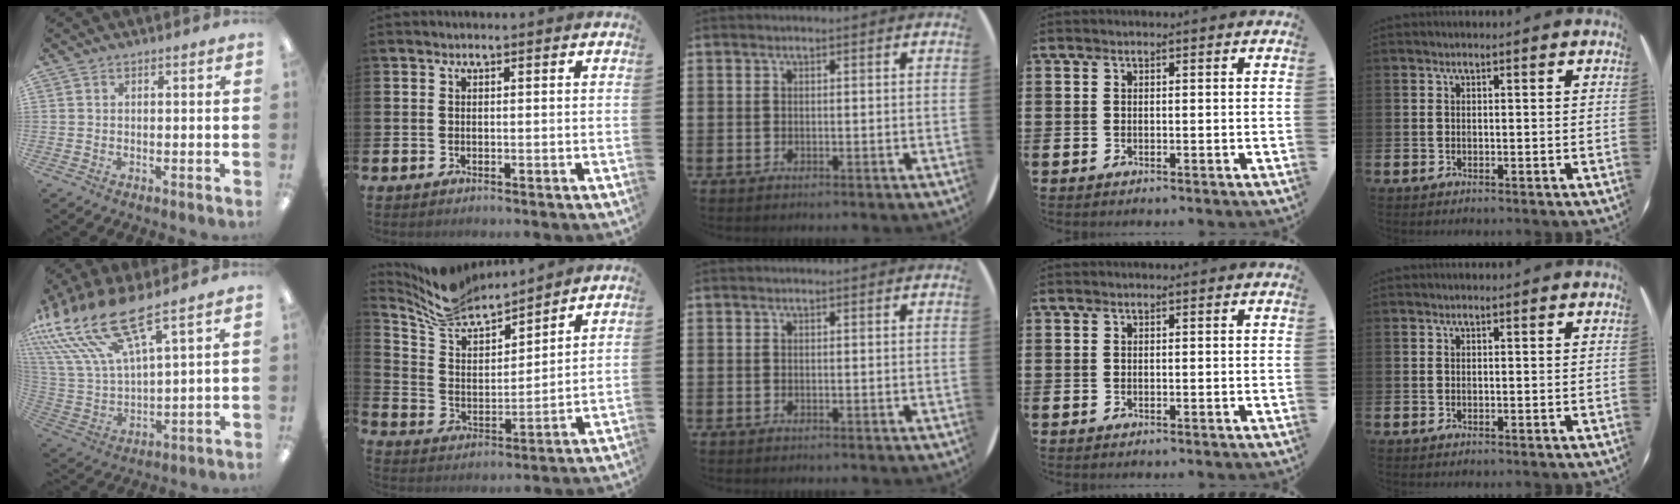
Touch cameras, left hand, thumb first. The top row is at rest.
{"thumb": {"total": 19.2, "force": [13.7, 5.3, 12.4], "torque": [-0.284, -0.093, 0.241]}, "index": {"total": 8.5, "force": [8.0, 2.2, 1.6], "torque": [-0.074, -0.050, 0.150]}}